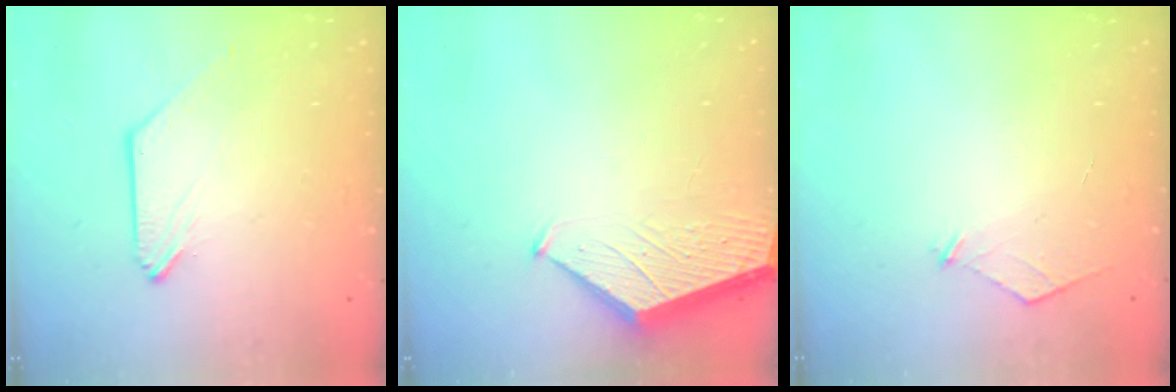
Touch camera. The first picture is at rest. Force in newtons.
{"total": 1.6, "press": 1.6, "slide": 0.2}
{"total": 3.6, "press": 3.5, "slide": 0.5}